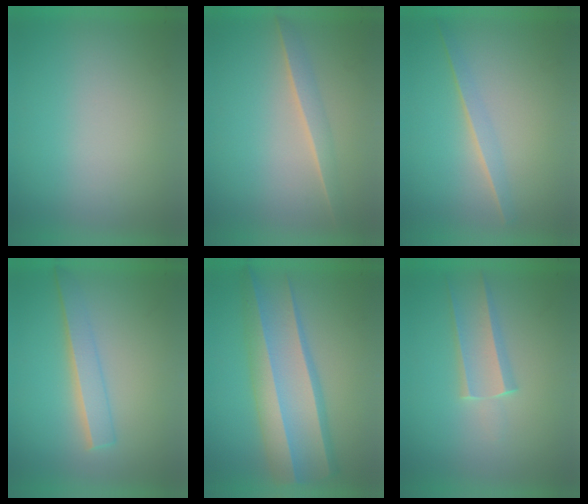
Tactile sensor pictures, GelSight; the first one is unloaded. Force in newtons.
{"total": 1.5}
{"total": 1.3}
{"total": 2.1}
{"total": 6.3}
{"total": 2.0}